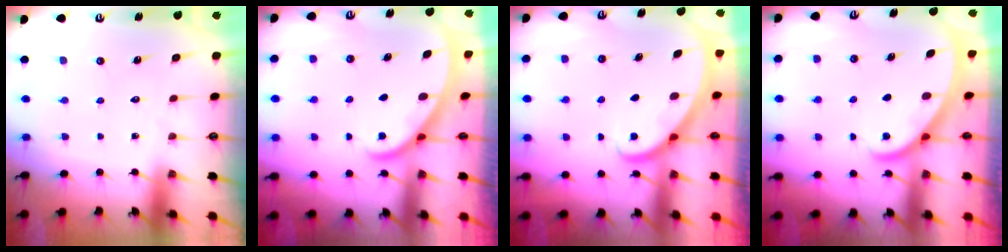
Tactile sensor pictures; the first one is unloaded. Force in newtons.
{"total": 2.2, "press": 2.2, "slide": 0.1}
{"total": 2.7, "press": 2.7, "slide": 0.2}
{"total": 1.9, "press": 1.9, "slide": 0.2}